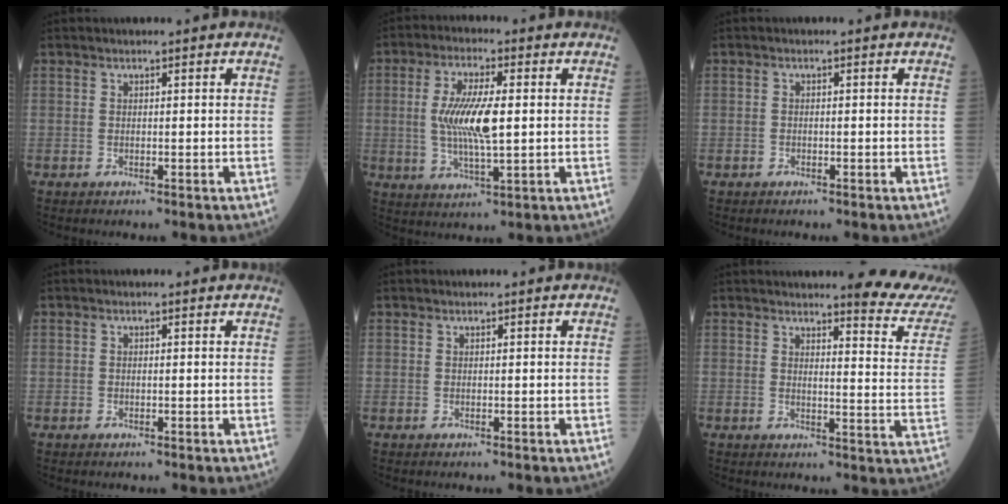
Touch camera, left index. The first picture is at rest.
{"total": 9.1, "force": [0.6, 1.8, 8.9], "torque": [-0.186, -0.001, 0.016]}
{"total": 0.0}
{"total": 0.0}
{"total": 0.0}
{"total": 11.1, "force": [10.7, -0.7, 3.0], "torque": [-0.027, -0.074, 0.109]}